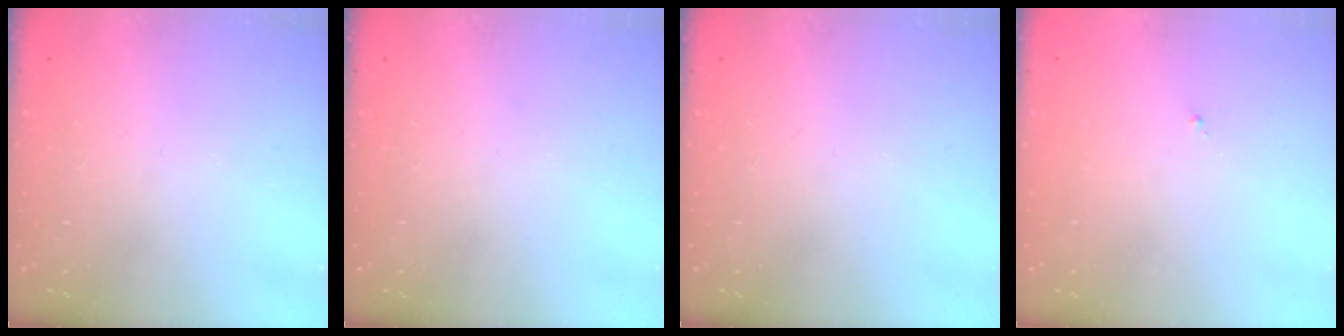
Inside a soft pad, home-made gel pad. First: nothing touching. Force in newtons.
{"total": 0.0}
{"total": 0.0}
{"total": 0.8, "press": 0.7, "slide": 0.3}